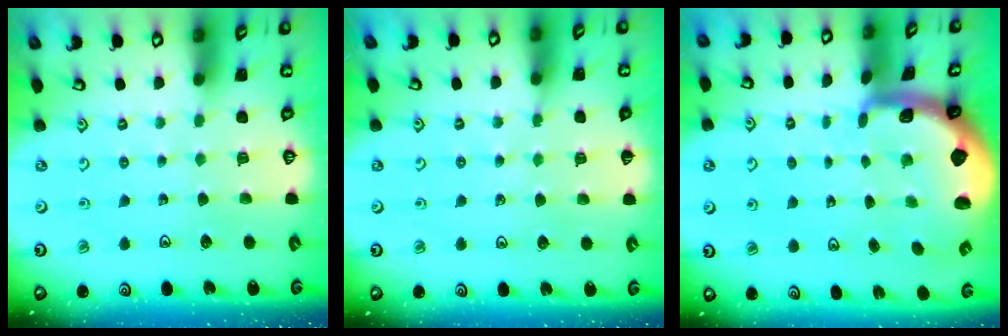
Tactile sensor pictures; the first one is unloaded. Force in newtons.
{"total": 4.8, "press": 4.4, "slide": 1.9}
{"total": 2.9, "press": 2.9, "slide": 0.5}